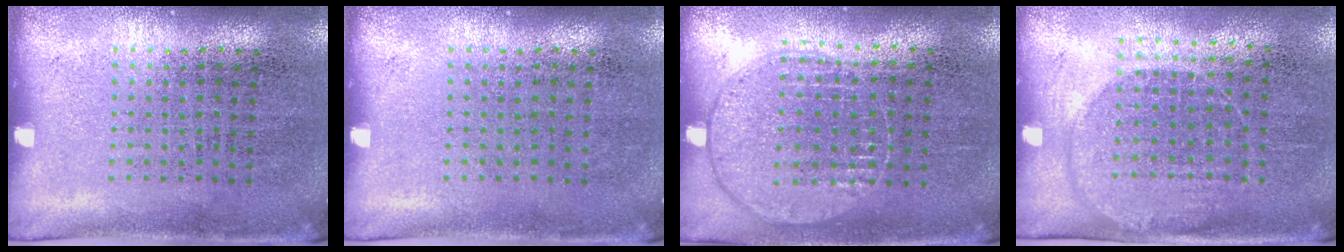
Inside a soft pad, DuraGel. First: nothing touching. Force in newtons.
{"total": 0.0}
{"total": 1.0, "press": 0.9, "slide": 0.4}
{"total": 1.5, "press": 1.4, "slide": 0.8}